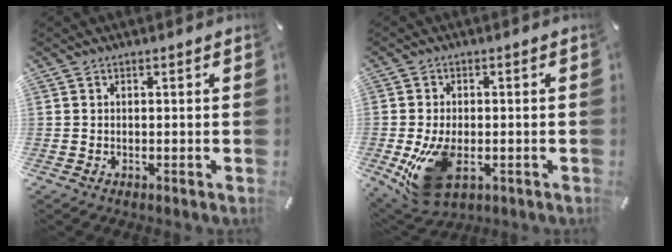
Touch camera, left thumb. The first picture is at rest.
{"total": 11.6, "force": [-2.5, 7.2, 8.8], "torque": [-0.181, -0.011, -0.042]}